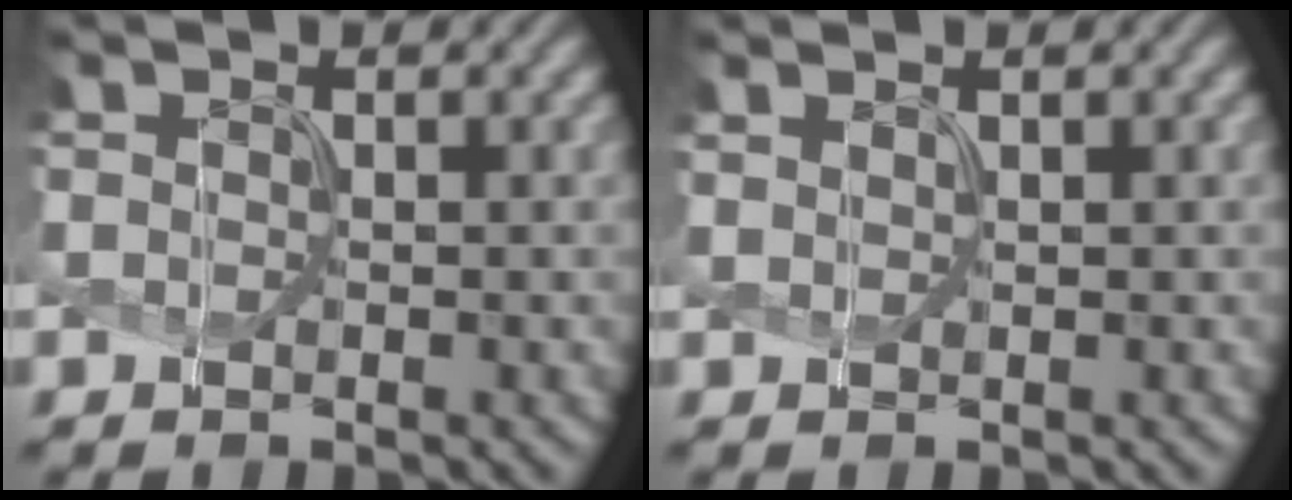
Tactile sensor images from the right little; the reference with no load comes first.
{"total": 0.8, "force": [0.6, 0.1, 0.5], "torque": [-0.011, -0.003, 0.012]}